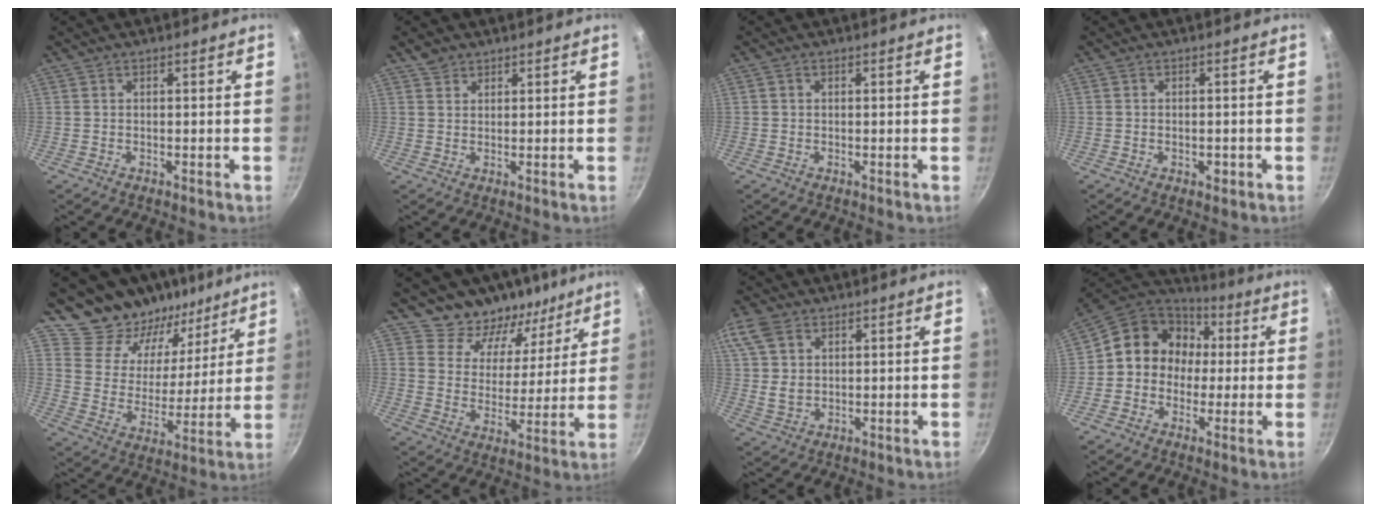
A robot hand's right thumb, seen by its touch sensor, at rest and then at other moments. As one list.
[{"total": 2.5, "force": [1.9, 1.6, 0.5], "torque": [0.002, -0.006, 0.031]}, {"total": 0.7, "force": [0.1, 0.6, 0.3], "torque": [-0.004, 0.004, 0.001]}, {"total": 2.0, "force": [-0.7, 1.1, 1.5], "torque": [-0.022, 0.001, -0.011]}, {"total": 14.9, "force": [12.2, 7.7, 3.3], "torque": [-0.010, -0.116, 0.198]}, {"total": 12.3, "force": [9.4, 7.3, 2.8], "torque": [-0.003, -0.086, 0.144]}, {"total": 8.4, "force": [3.4, 5.8, 5.1], "torque": [-0.091, -0.004, 0.065]}, {"total": 13.1, "force": [0.9, 11.7, 5.9], "torque": [-0.053, 0.032, -0.007]}]